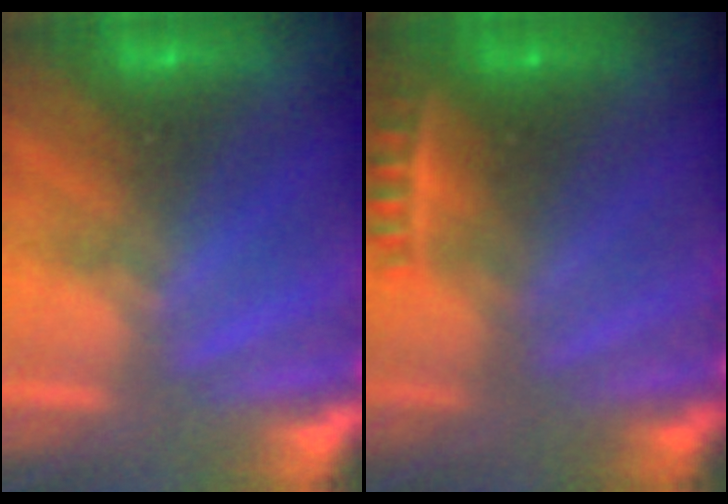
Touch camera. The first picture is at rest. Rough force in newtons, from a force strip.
{"total": 2.3}